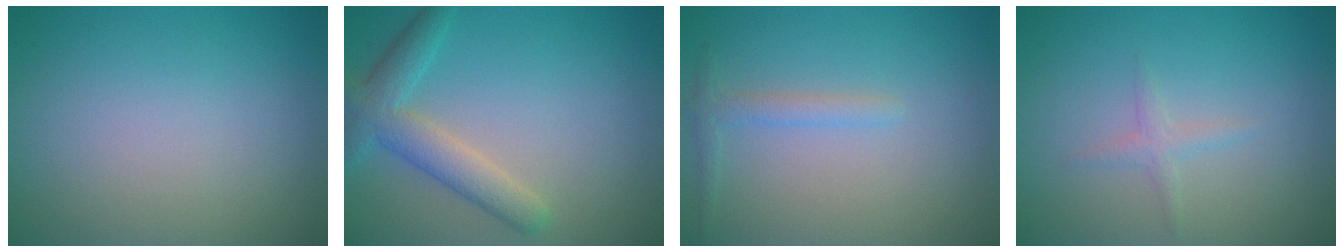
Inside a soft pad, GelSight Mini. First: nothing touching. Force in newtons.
{"total": 4.2, "press": 4.2, "slide": 0.2}
{"total": 1.4, "press": 1.4, "slide": 0.1}
{"total": 1.1, "press": 1.1, "slide": 0.0}